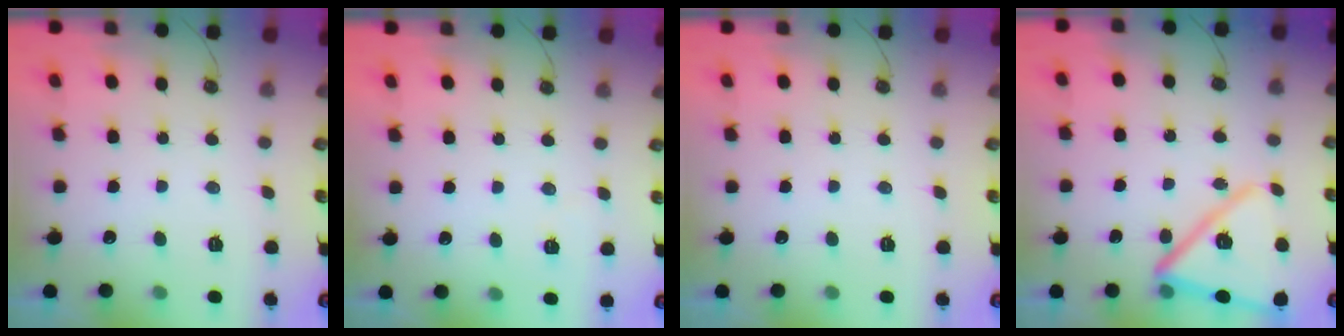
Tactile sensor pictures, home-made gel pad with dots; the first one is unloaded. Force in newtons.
{"total": 3.2, "press": 2.7, "slide": 1.8}
{"total": 0.0}
{"total": 15.1, "press": 15.0, "slide": 1.3}